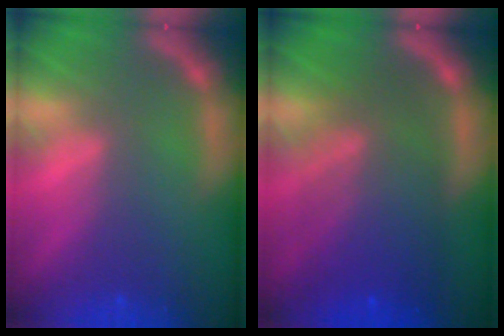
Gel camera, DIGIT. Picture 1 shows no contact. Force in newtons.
{"total": 8.5}